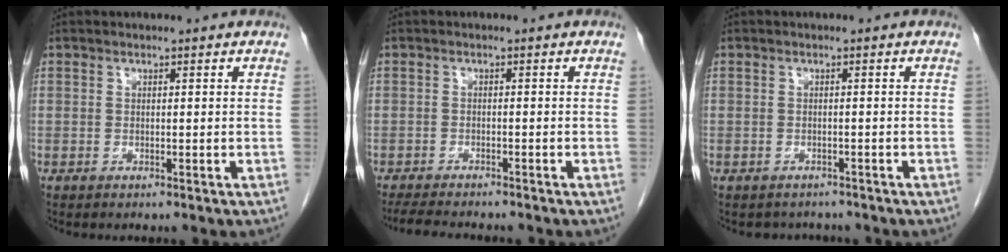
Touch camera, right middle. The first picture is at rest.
{"total": 7.1, "force": [-6.3, 1.1, 3.0], "torque": [-0.045, -0.014, -0.096]}
{"total": 3.1, "force": [-2.7, 1.4, 0.0], "torque": [-0.004, 0.003, -0.038]}